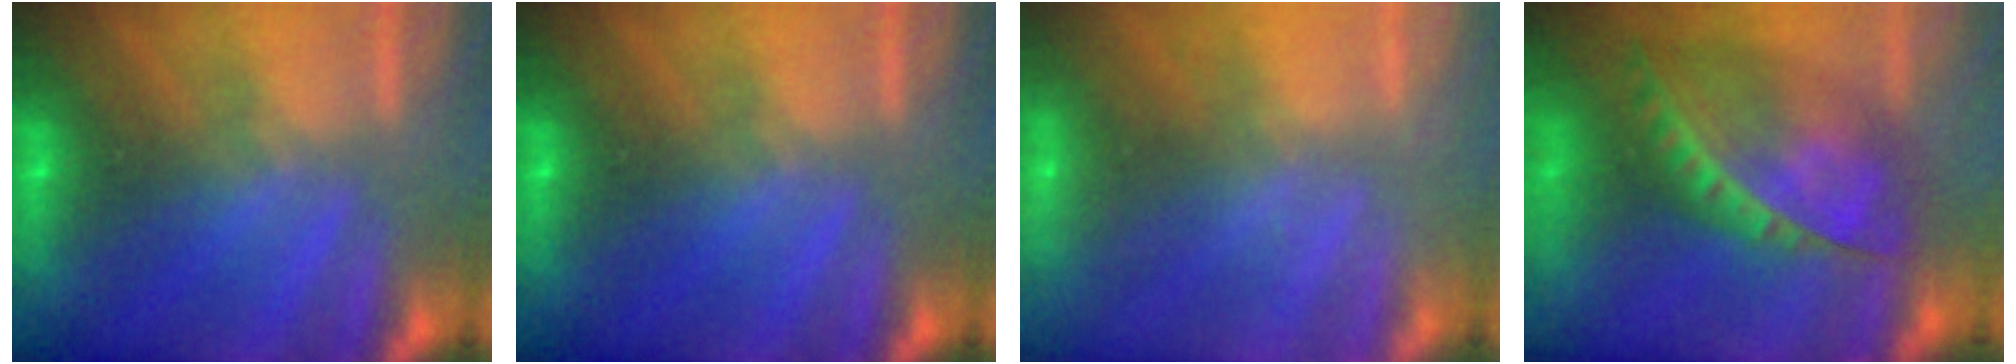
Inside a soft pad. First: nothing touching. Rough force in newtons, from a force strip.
{"total": 0.0}
{"total": 2.3}
{"total": 7.5}